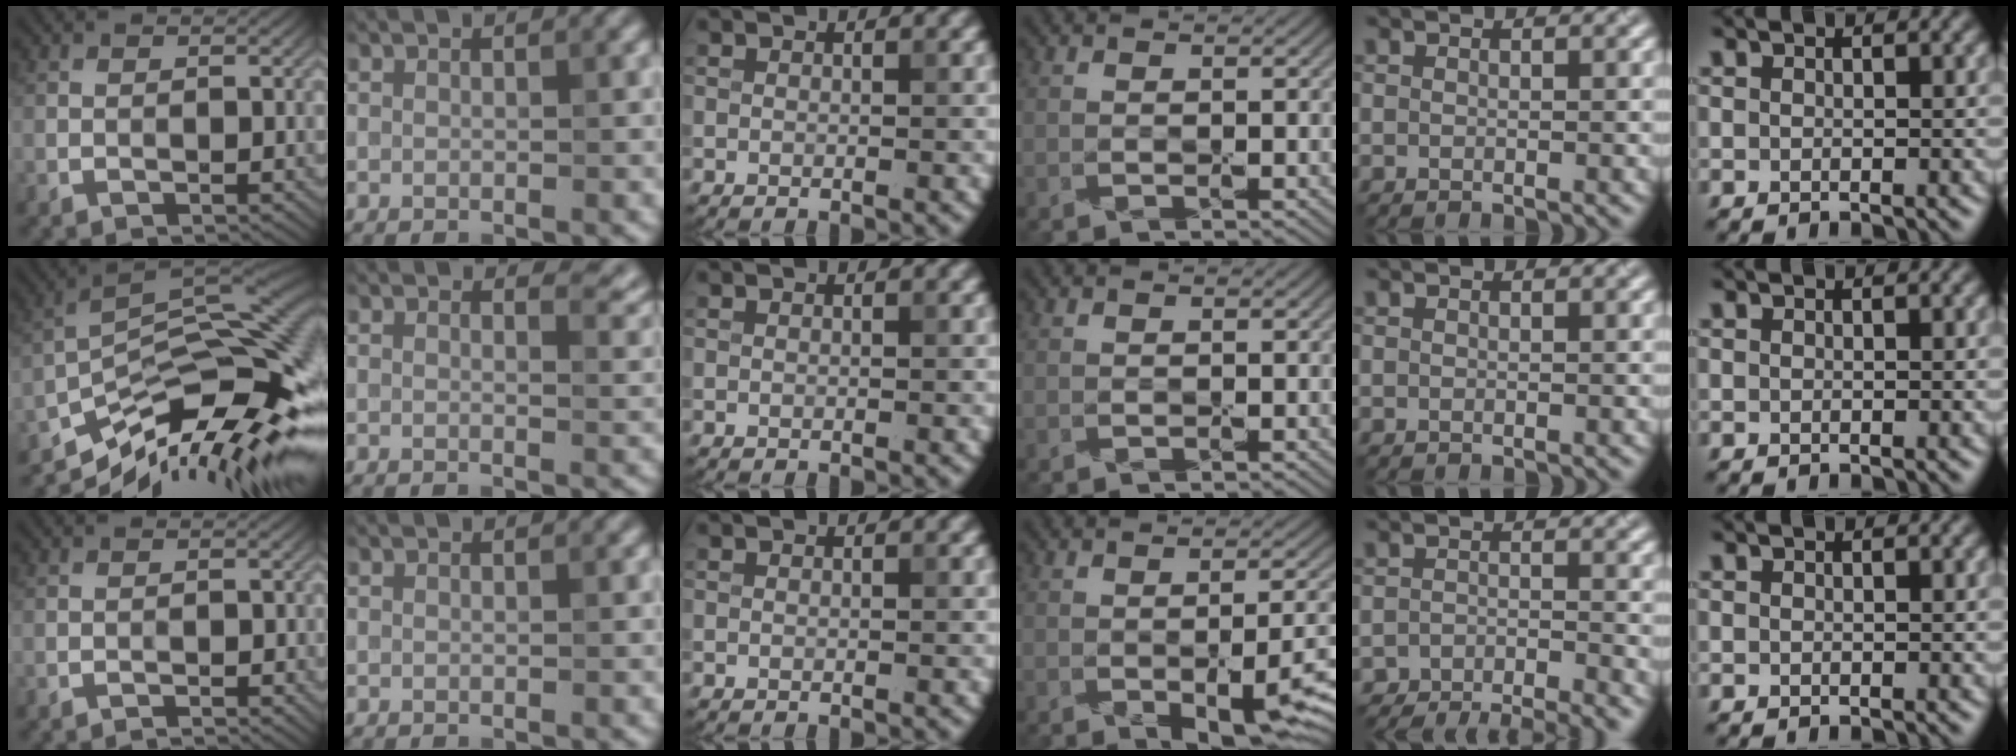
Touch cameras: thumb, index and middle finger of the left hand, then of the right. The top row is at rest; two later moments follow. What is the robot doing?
{"motion": "peel", "object": "plastic wrap"}